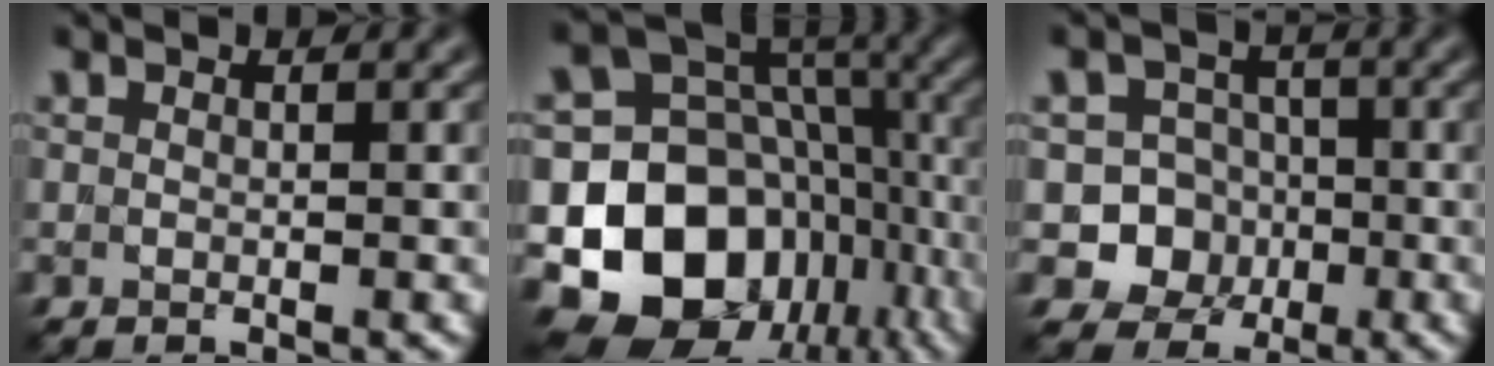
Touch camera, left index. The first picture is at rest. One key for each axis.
{"total": 15.6, "fx": -5.5, "fy": 12.4, "fz": 7.7, "tx": -0.147, "ty": 0.005, "tz": -0.090}
{"total": 6.3, "fx": -1.6, "fy": 5.9, "fz": 1.6, "tx": -0.005, "ty": 0.009, "tz": -0.051}